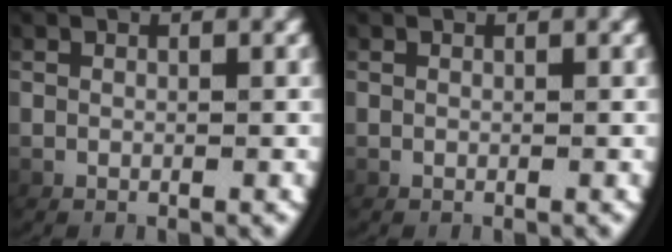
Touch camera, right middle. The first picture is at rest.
{"total": 0.0}